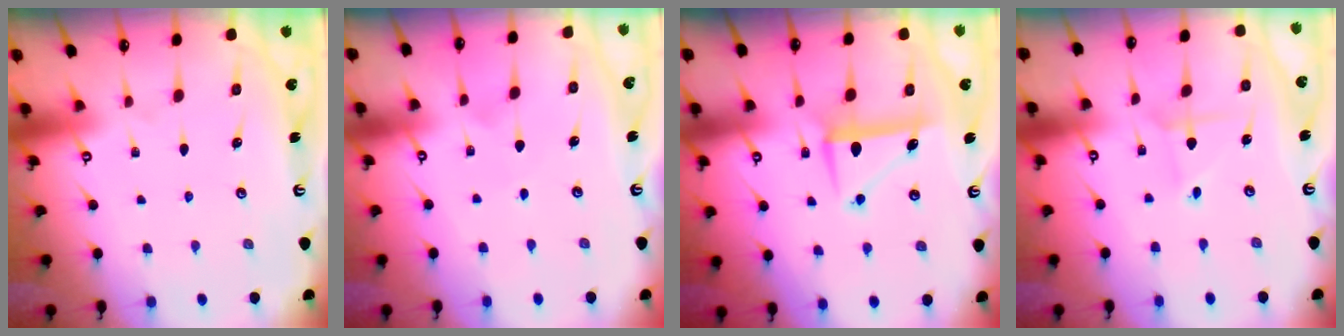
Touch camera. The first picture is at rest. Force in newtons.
{"total": 3.0, "press": 3.0, "slide": 0.2}
{"total": 7.7, "press": 7.6, "slide": 0.9}
{"total": 1.1, "press": 1.1, "slide": 0.0}